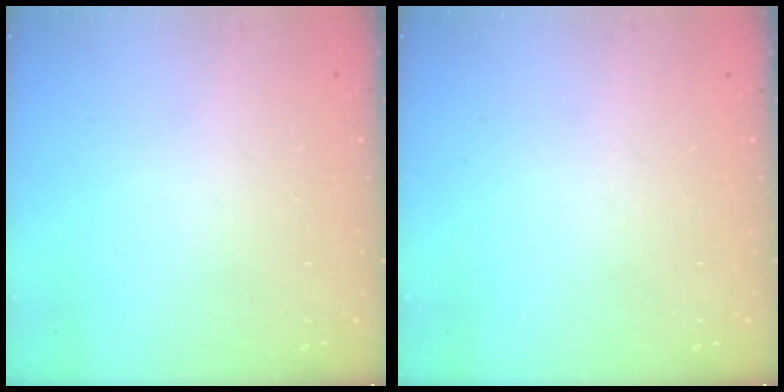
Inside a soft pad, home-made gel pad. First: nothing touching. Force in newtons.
{"total": 0.0}